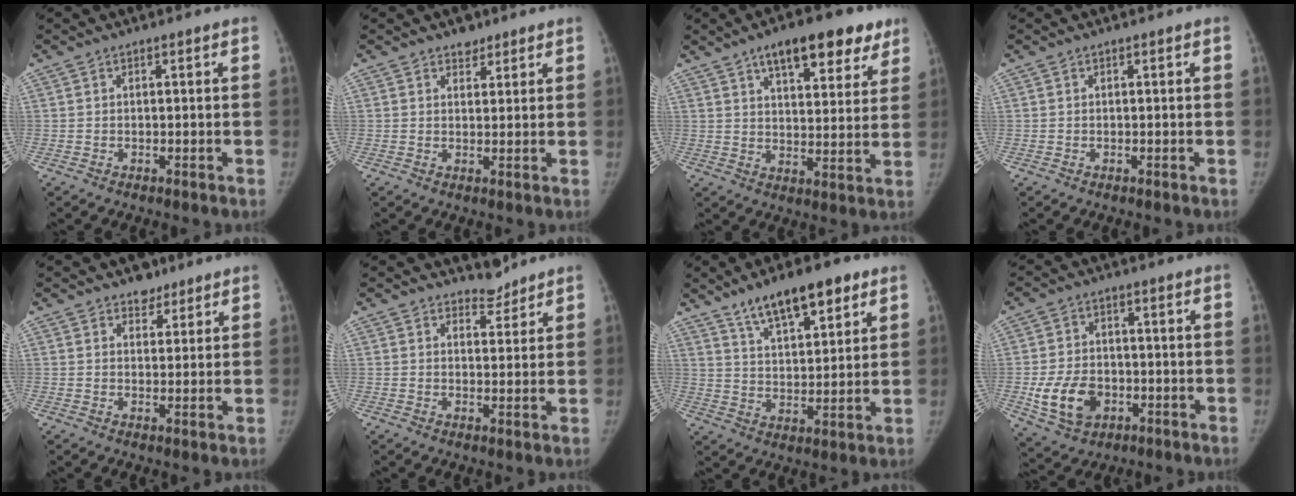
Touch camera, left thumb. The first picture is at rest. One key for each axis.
{"total": 2.9, "fx": 2.2, "fy": 1.8, "fz": 0.7, "tx": 0.012, "ty": -0.013, "tz": 0.029}
{"total": 15.6, "fx": 9.6, "fy": 6.6, "fz": 10.4, "tx": -0.096, "ty": -0.026, "tz": 0.137}
{"total": 0.0}
{"total": 4.0, "fx": 3.0, "fy": 2.5, "fz": 0.8, "tx": 0.014, "ty": -0.018, "tz": 0.044}
{"total": 3.3, "fx": 3.0, "fy": 1.3, "fz": -0.1, "tx": 0.021, "ty": -0.026, "tz": 0.044}
{"total": 13.3, "fx": 8.7, "fy": 4.9, "fz": 8.8, "tx": -0.112, "ty": -0.039, "tz": 0.146}
{"total": 10.3, "fx": -2.7, "fy": 7.5, "fz": 6.4, "tx": -0.101, "ty": 0.007, "tz": -0.038}